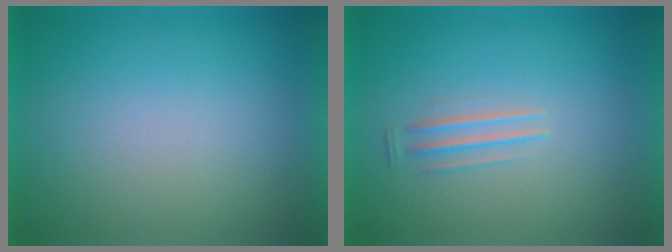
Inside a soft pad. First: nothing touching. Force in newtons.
{"total": 1.6}